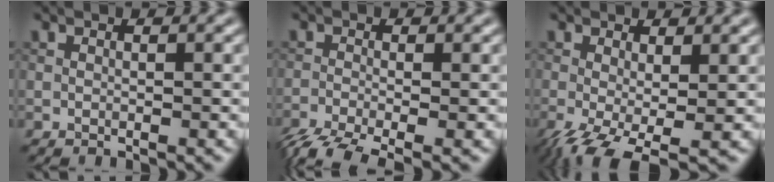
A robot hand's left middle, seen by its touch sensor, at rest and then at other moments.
{"total": 4.7, "force": [-3.5, 1.4, 2.8], "torque": [-0.057, -0.014, -0.072]}
{"total": 5.9, "force": [-2.7, 2.4, 4.6], "torque": [-0.107, -0.022, -0.047]}